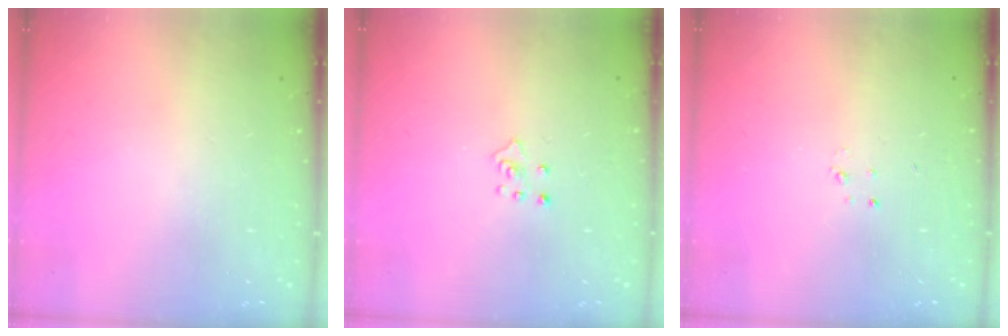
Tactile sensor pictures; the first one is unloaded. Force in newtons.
{"total": 3.7, "press": 3.6, "slide": 0.4}
{"total": 2.3, "press": 2.3, "slide": 0.3}